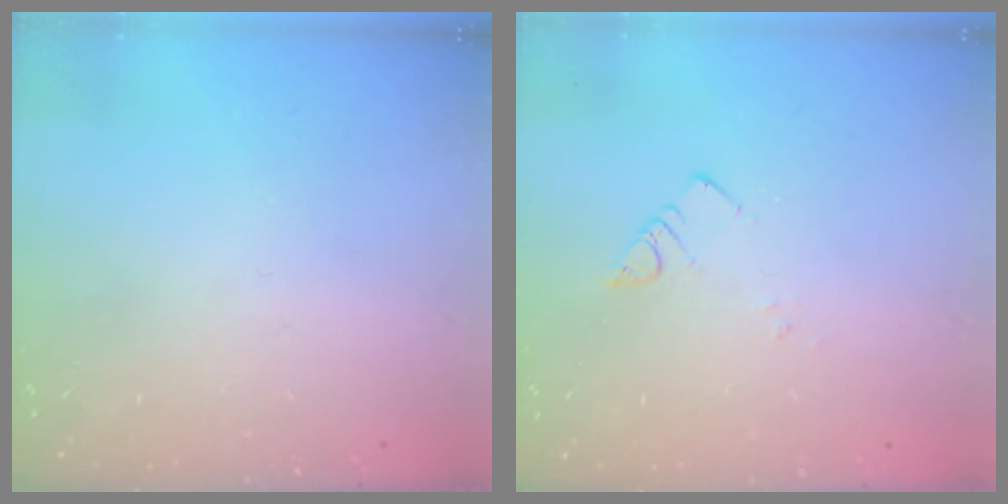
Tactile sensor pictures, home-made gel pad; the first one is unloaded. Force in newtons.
{"total": 2.2, "press": 2.2, "slide": 0.2}